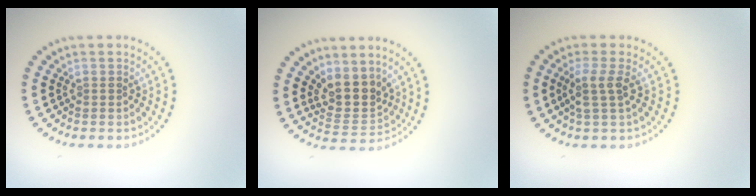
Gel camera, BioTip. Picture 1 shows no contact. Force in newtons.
{"total": 3.5, "press": 2.9, "slide": 2.1}
{"total": 2.4, "press": 1.8, "slide": 1.5}